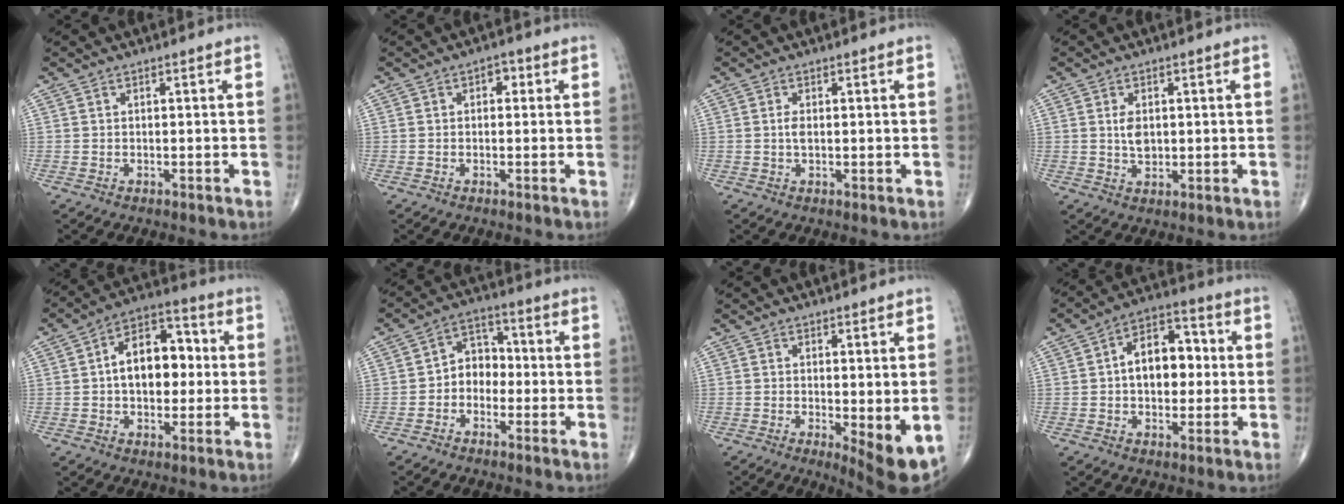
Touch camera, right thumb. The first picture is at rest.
{"total": 2.2, "force": [0.5, 1.5, 1.5], "torque": [-0.005, 0.006, -0.002]}
{"total": 1.7, "force": [0.2, 0.7, 1.5], "torque": [-0.031, -0.002, 0.002]}
{"total": 3.8, "force": [0.7, 2.3, 2.9], "torque": [-0.043, -0.007, 0.015]}
{"total": 13.1, "force": [0.7, 8.3, 10.0], "torque": [-0.119, 0.029, 0.002]}
{"total": 6.2, "force": [-1.4, 4.9, 3.5], "torque": [-0.023, 0.033, -0.043]}
{"total": 10.8, "force": [-3.7, 3.3, 9.6], "torque": [-0.114, -0.021, -0.044]}
{"total": 11.4, "force": [0.6, 7.5, 8.6], "torque": [-0.099, 0.027, 0.001]}